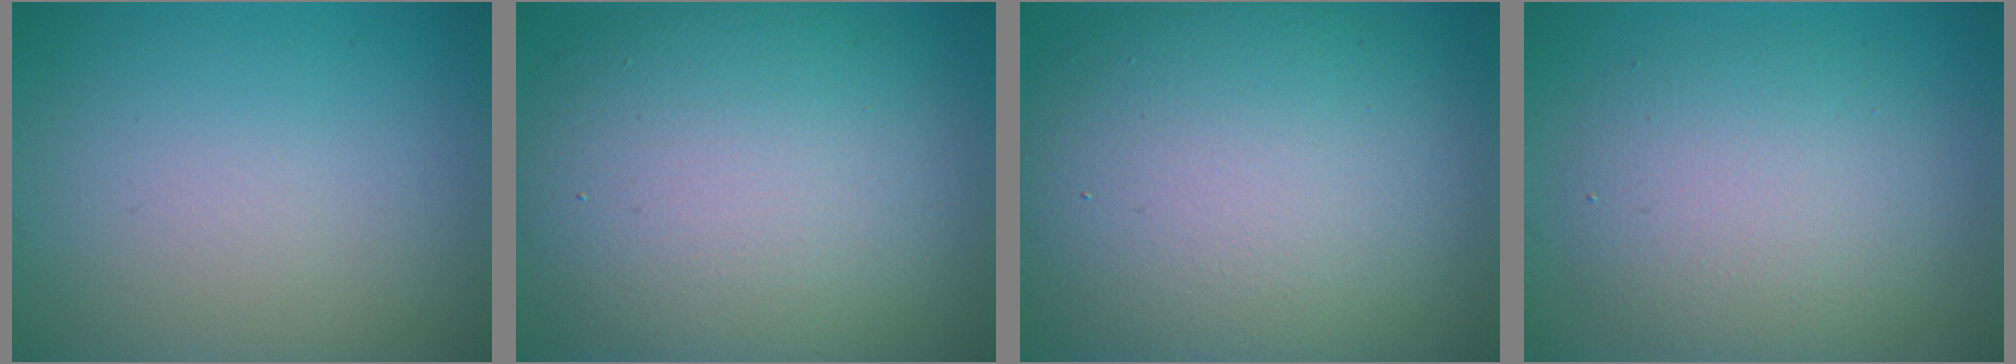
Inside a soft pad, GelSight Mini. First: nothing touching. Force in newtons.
{"total": 12.6, "press": 12.5, "slide": 0.9}
{"total": 13.7, "press": 13.6, "slide": 1.2}
{"total": 5.5, "press": 5.5, "slide": 0.5}